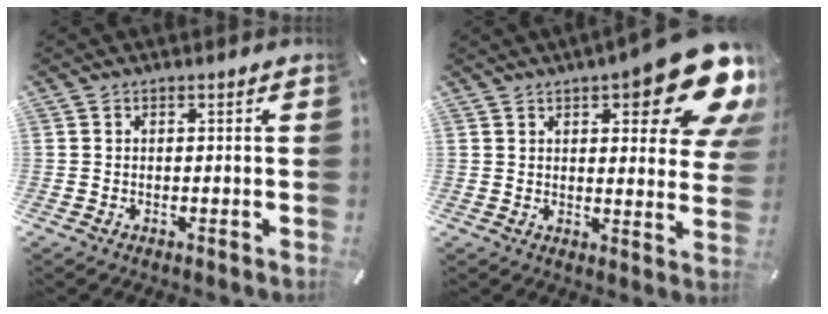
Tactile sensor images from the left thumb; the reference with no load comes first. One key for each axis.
{"total": 18.2, "fx": 10.1, "fy": 5.8, "fz": 14.0, "tx": -0.181, "ty": -0.067, "tz": 0.160}